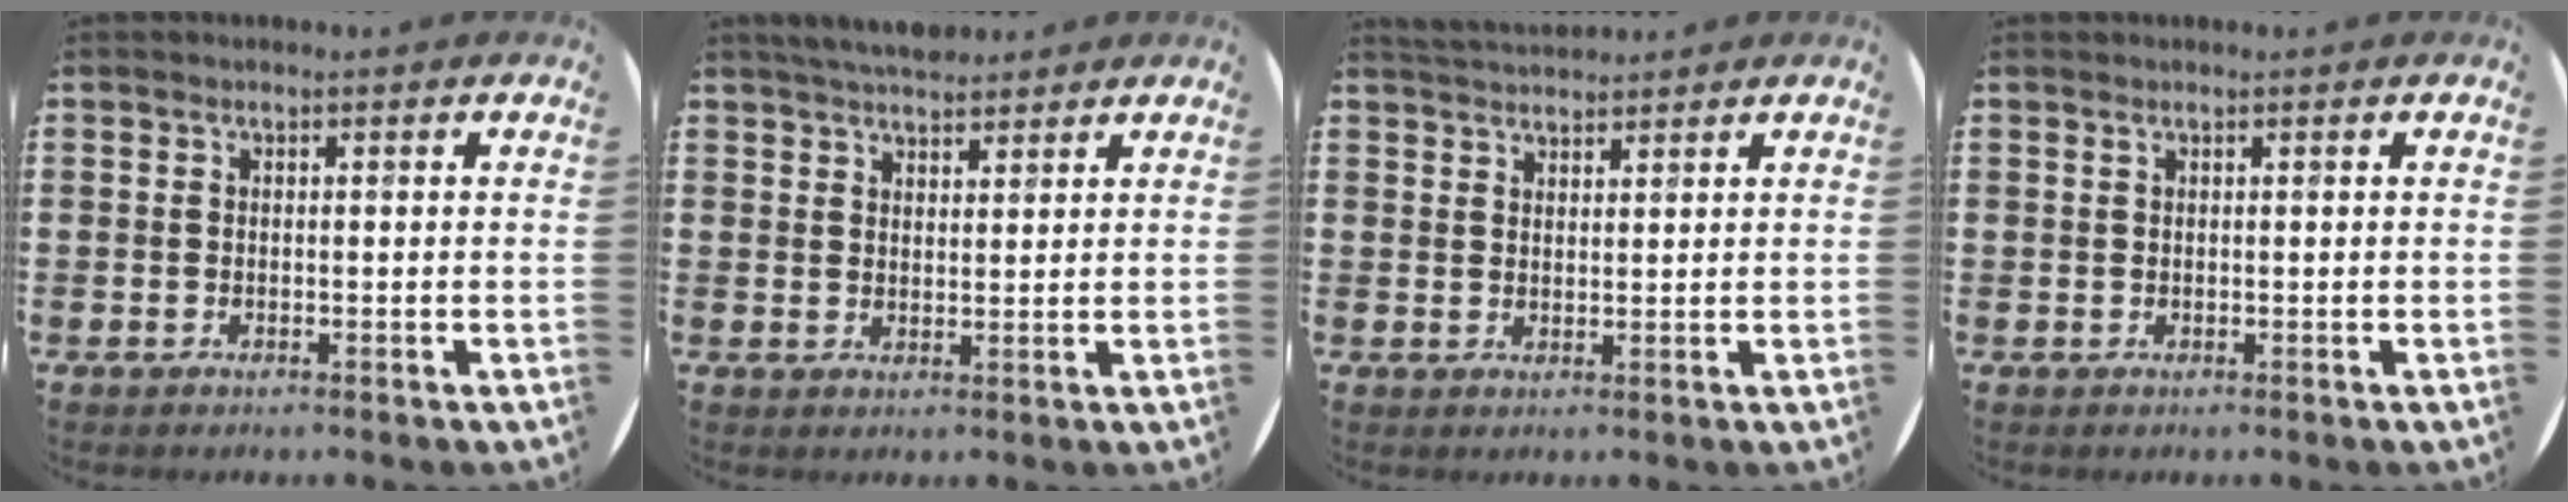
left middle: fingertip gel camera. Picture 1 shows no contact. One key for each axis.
{"total": 4.3, "fx": 4.1, "fy": 0.7, "fz": 1.0, "tx": -0.028, "ty": -0.009, "tz": 0.076}
{"total": 3.1, "fx": 3.0, "fy": 0.3, "fz": 0.2, "tx": -0.010, "ty": -0.007, "tz": 0.057}
{"total": 0.0}